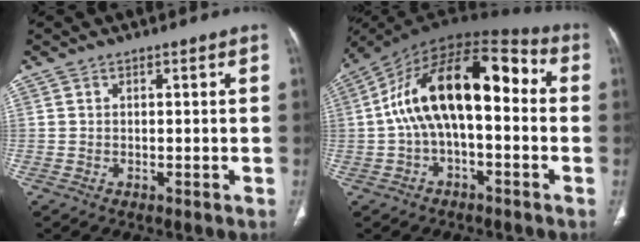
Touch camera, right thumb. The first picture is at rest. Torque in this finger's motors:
{"motor_torque": [2.45, 2.57, 2.10, -0.67, 0.45]}